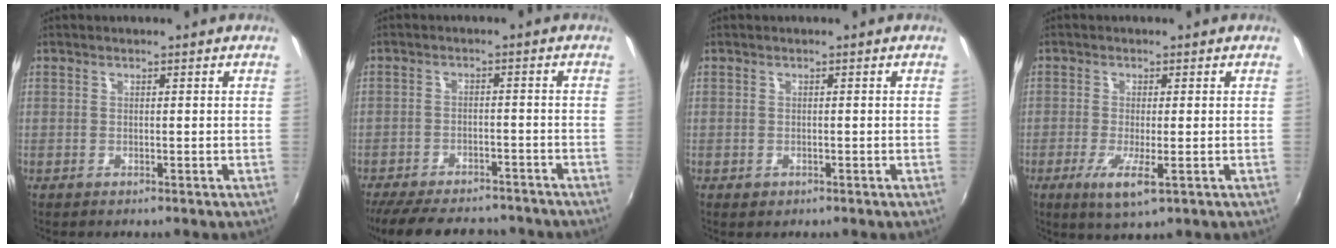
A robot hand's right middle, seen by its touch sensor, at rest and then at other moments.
{"total": 17.3, "force": [-14.4, 6.0, 7.4], "torque": [-0.162, -0.014, -0.205]}
{"total": 0.9, "force": [-0.5, 0.7, 0.3], "torque": [-0.005, -0.004, -0.007]}
{"total": 5.2, "force": [-2.0, 0.7, 4.8], "torque": [-0.101, -0.017, -0.036]}